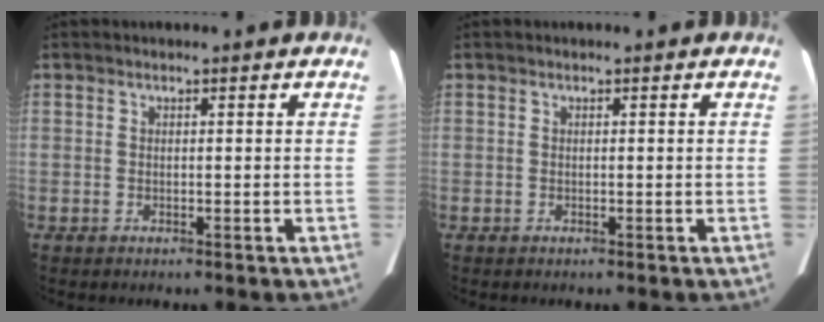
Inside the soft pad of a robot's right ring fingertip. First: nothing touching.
{"total": 0.0}